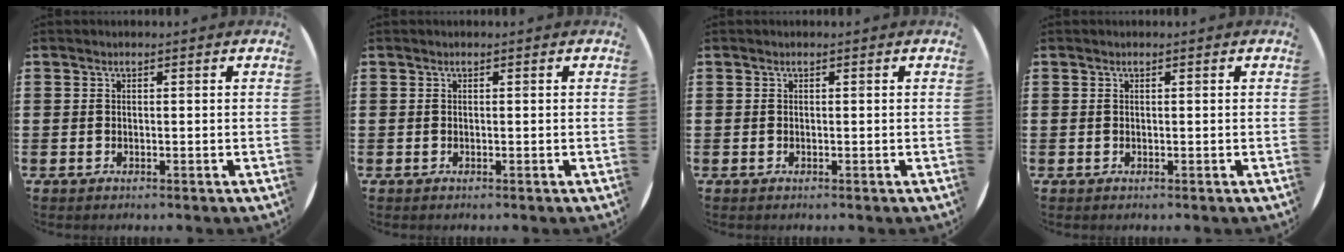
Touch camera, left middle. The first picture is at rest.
{"total": 0.0}
{"total": 0.0}
{"total": 0.0}